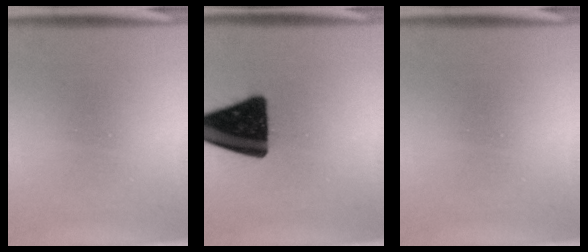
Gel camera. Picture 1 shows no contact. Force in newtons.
{"total": 19.4}
{"total": 0.0}